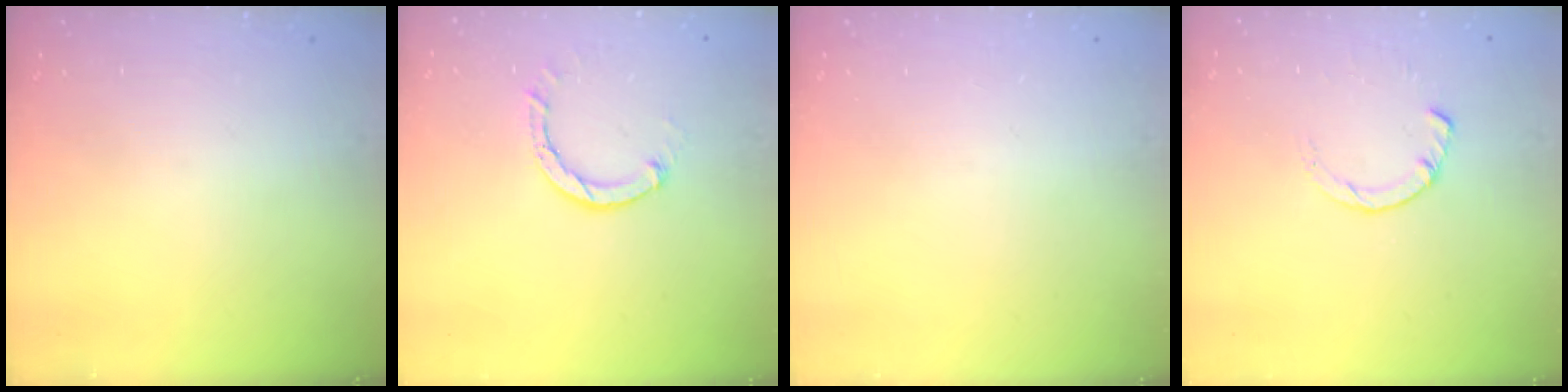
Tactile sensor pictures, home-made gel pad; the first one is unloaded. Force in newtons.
{"total": 3.0, "press": 3.0, "slide": 0.4}
{"total": 0.0}
{"total": 3.0, "press": 3.0, "slide": 0.4}